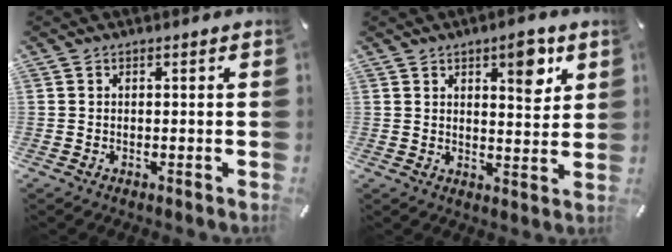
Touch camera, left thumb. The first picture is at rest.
{"total": 7.8, "force": [4.3, 3.3, 5.6], "torque": [-0.056, -0.029, 0.063]}